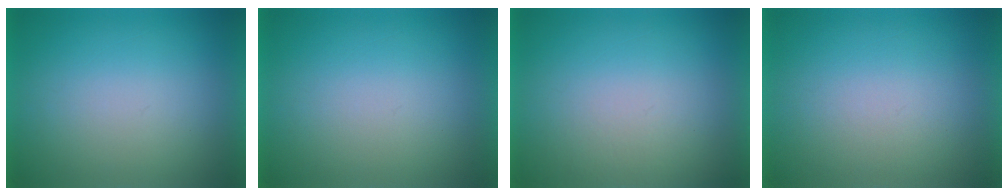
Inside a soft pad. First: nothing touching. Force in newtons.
{"total": 0.0}
{"total": 2.0}
{"total": 1.1}